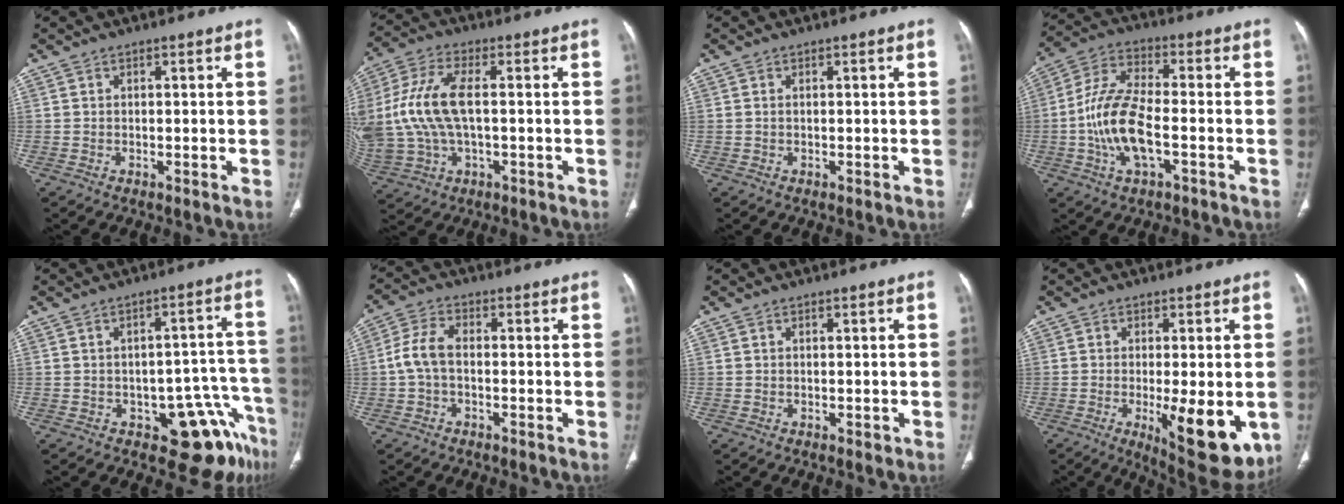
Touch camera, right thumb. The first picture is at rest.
{"total": 15.4, "force": [0.5, 8.0, 13.2], "torque": [-0.313, 0.019, 0.016]}
{"total": 0.0}
{"total": 12.7, "force": [-2.9, 5.3, 11.2], "torque": [-0.232, 0.025, -0.059]}
{"total": 11.0, "force": [-6.8, 4.9, 7.1], "torque": [-0.032, 0.060, -0.086]}
{"total": 5.5, "force": [-0.7, 3.0, 4.6], "torque": [-0.099, 0.017, -0.021]}
{"total": 0.5, "force": [0.0, 0.3, 0.4], "torque": [-0.005, -0.001, 0.003]}
{"total": 13.7, "force": [-3.3, 4.6, 12.5], "torque": [-0.161, -0.025, -0.035]}